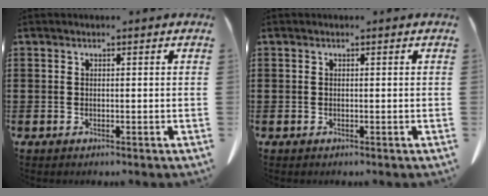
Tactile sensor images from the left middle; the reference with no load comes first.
{"total": 0.0}